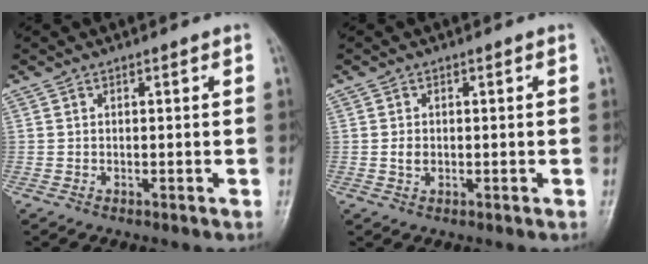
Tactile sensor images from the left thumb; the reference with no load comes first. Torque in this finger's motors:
{"motor_torque": [-0.27, 0.24, 0.06, 0.00, 0.00]}